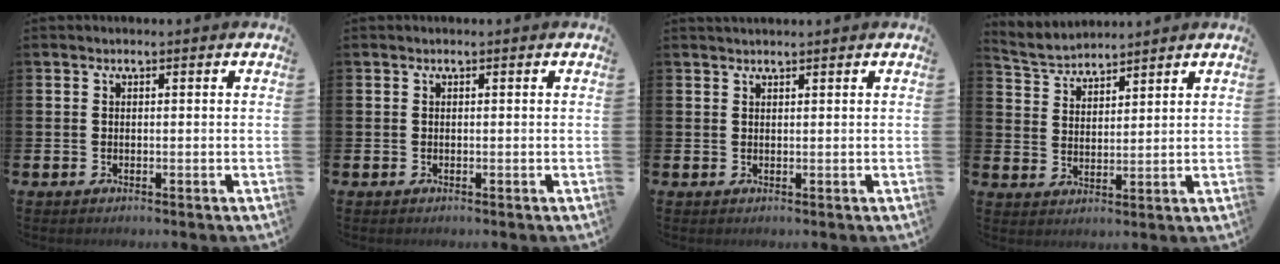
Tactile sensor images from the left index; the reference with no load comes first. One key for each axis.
{"total": 0.0}
{"total": 0.8, "fx": 0.8, "fy": -0.1, "fz": 0.1, "tx": -0.002, "ty": 0.000, "tz": 0.016}
{"total": 3.8, "fx": 3.8, "fy": 0.5, "fz": -0.2, "tx": -0.019, "ty": -0.021, "tz": 0.069}